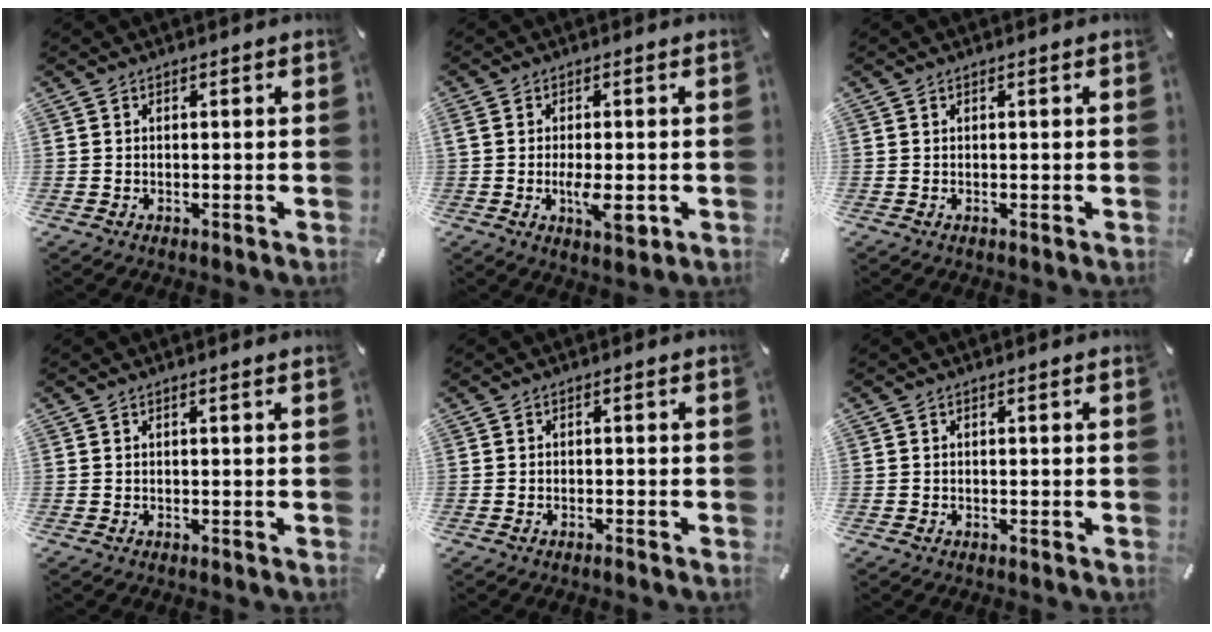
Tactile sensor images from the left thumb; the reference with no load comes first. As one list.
[{"total": 6.7, "force": [-1.4, 2.1, 6.2], "torque": [-0.111, -0.011, -0.024]}, {"total": 0.0}, {"total": 0.5, "force": [0.2, -0.1, 0.5], "torque": [-0.006, 0.000, 0.002]}, {"total": 1.2, "force": [-0.8, 0.1, 0.9], "torque": [-0.015, -0.002, -0.015]}, {"total": 0.0}]